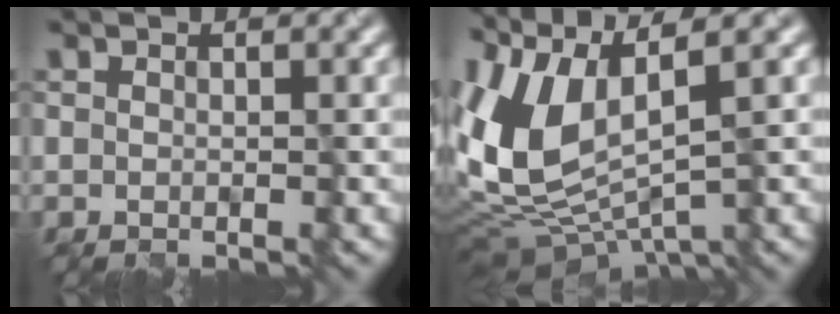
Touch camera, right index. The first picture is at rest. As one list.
[{"total": 8.3, "force": [0.5, 3.5, 7.5], "torque": [-0.175, 0.001, 0.001]}]